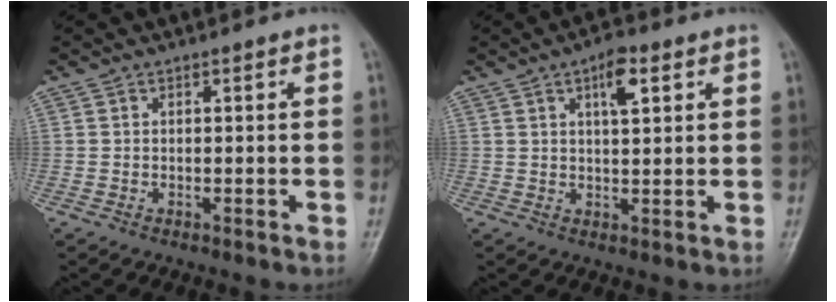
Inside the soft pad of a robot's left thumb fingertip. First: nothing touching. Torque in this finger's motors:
{"motor_torque": [0.79, 0.54, 0.67, -0.15, 0.00]}